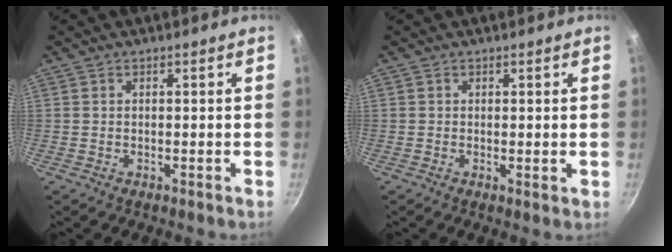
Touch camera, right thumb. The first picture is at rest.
{"total": 0.9, "force": [0.1, 0.3, 0.8], "torque": [-0.012, -0.007, 0.000]}